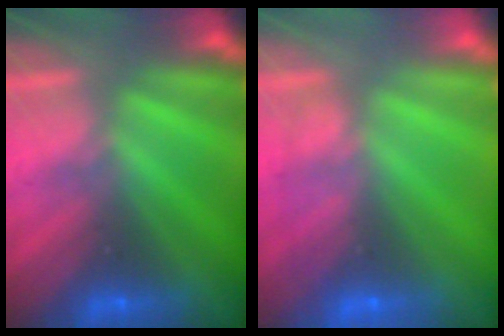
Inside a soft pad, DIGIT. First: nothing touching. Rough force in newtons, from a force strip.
{"total": 2.0}